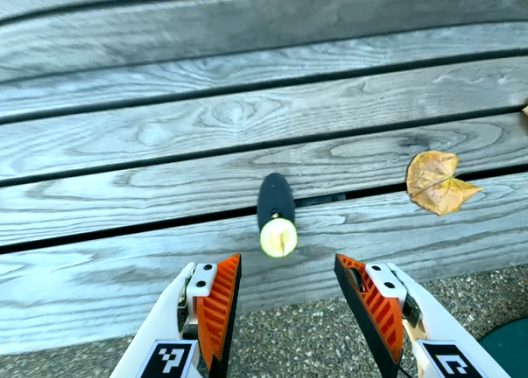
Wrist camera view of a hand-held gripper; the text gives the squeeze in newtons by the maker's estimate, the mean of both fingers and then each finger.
{"total": 0.0}